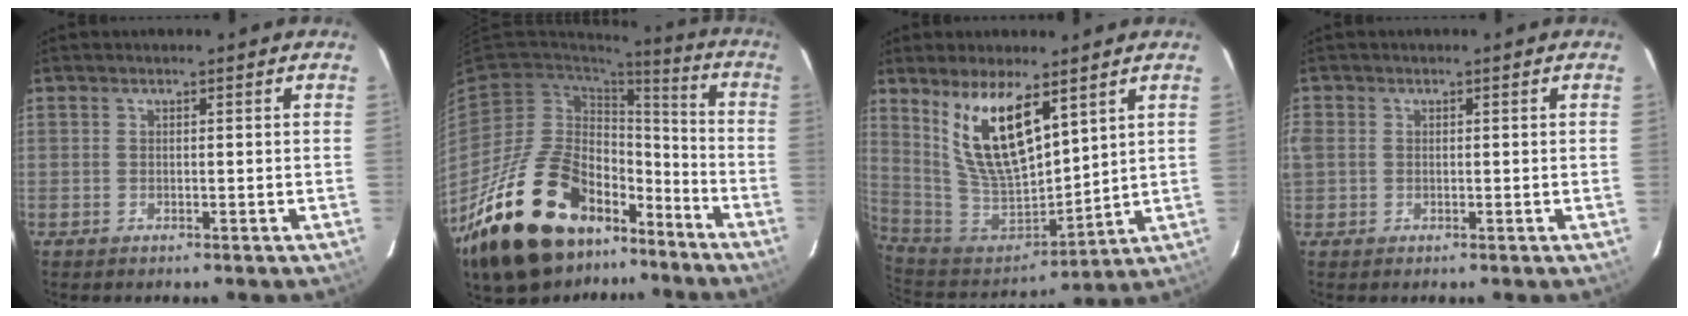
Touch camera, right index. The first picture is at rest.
{"total": 28.7, "force": [-18.4, 15.2, 15.9], "torque": [-0.302, 0.007, -0.275]}
{"total": 16.4, "force": [8.5, 6.5, 12.5], "torque": [-0.231, -0.005, 0.183]}
{"total": 3.4, "force": [-0.4, 2.9, 1.7], "torque": [-0.038, -0.001, -0.010]}